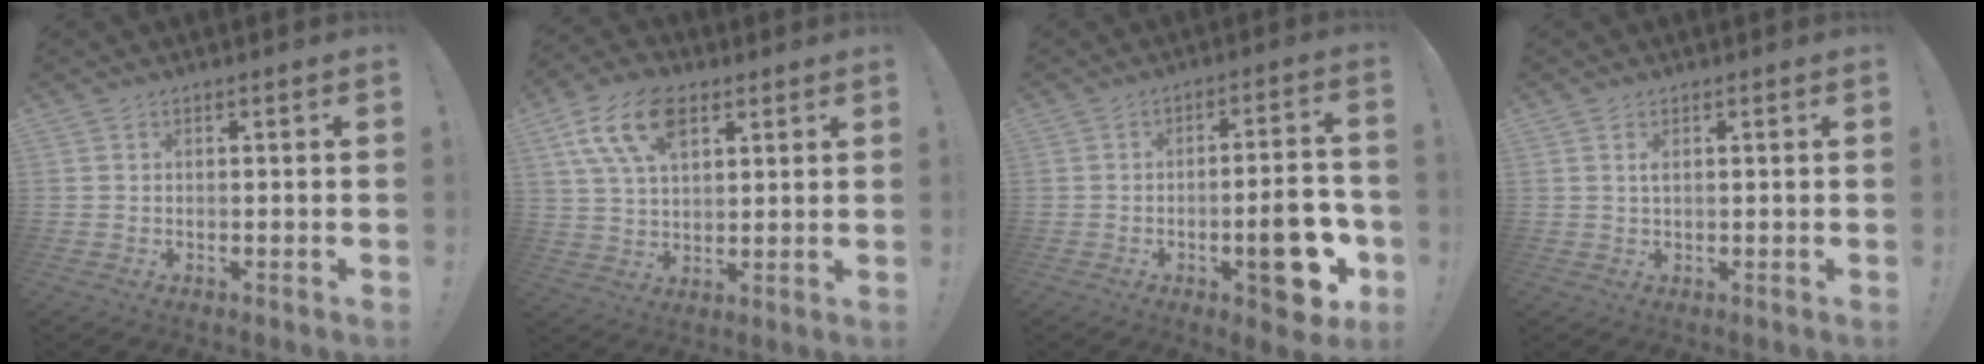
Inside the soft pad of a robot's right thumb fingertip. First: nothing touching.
{"total": 14.9, "force": [6.9, 8.5, 10.1], "torque": [-0.193, -0.016, 0.127]}
{"total": 14.7, "force": [-4.9, 5.3, 12.8], "torque": [-0.141, 0.009, -0.069]}
{"total": 1.3, "force": [0.5, 0.5, 1.1], "torque": [-0.020, 0.002, 0.007]}